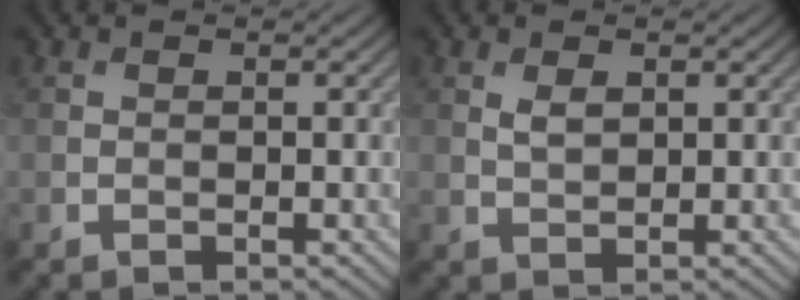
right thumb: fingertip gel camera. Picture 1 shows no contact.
{"total": 1.7, "force": [0.7, 0.9, 1.2], "torque": [-0.029, -0.003, 0.017]}